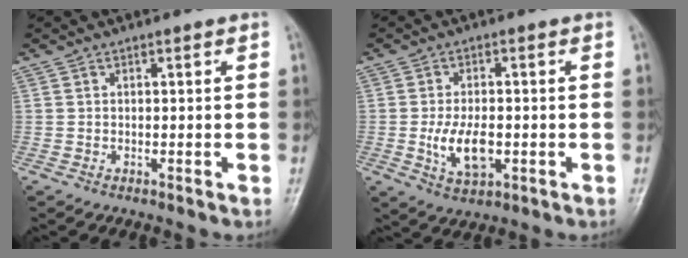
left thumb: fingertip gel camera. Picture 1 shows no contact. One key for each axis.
{"total": 7.5, "fx": -1.4, "fy": 4.0, "fz": 6.2, "tx": -0.111, "ty": -0.001, "tz": -0.020}